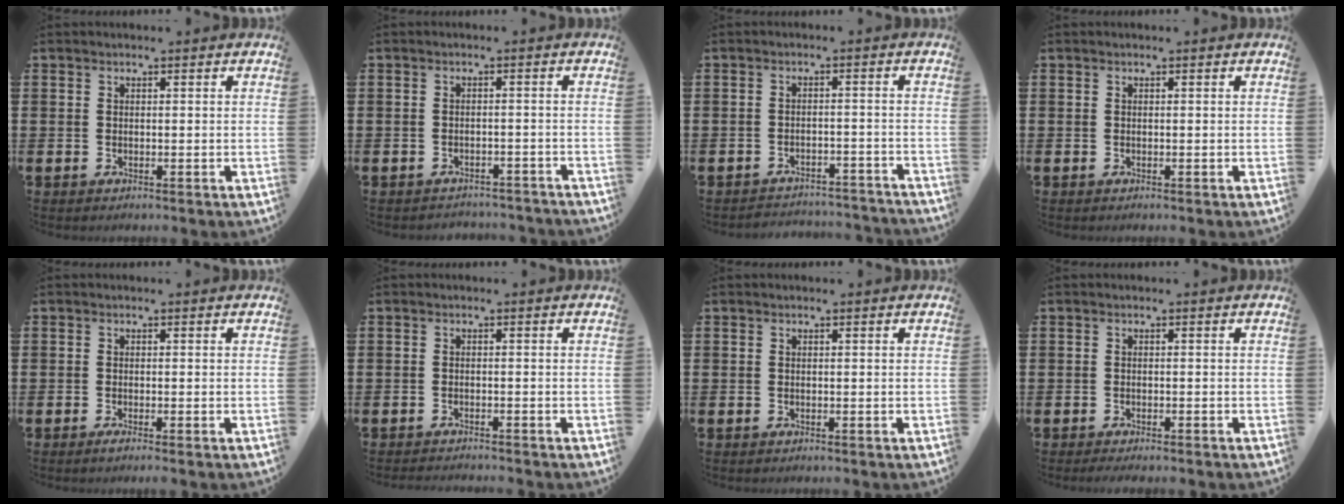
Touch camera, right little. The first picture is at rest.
{"total": 1.5, "force": [-1.5, 0.1, -0.1], "torque": [-0.003, 0.003, -0.033]}
{"total": 2.3, "force": [-2.3, 0.1, -0.2], "torque": [-0.004, 0.003, -0.052]}
{"total": 0.0}
{"total": 0.8, "force": [-0.5, 0.0, 0.7], "torque": [-0.010, -0.002, -0.009]}
{"total": 0.9, "force": [-0.9, -0.1, 0.0], "torque": [0.000, -0.001, -0.019]}
{"total": 0.0}
{"total": 0.7, "force": [-0.6, 0.0, 0.4], "torque": [-0.007, -0.001, -0.012]}